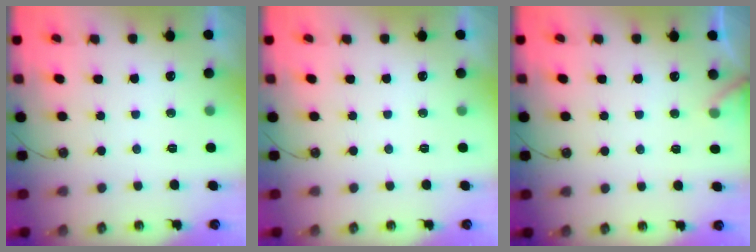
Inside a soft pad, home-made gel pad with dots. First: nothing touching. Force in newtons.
{"total": 0.0}
{"total": 5.3, "press": 5.3, "slide": 0.3}